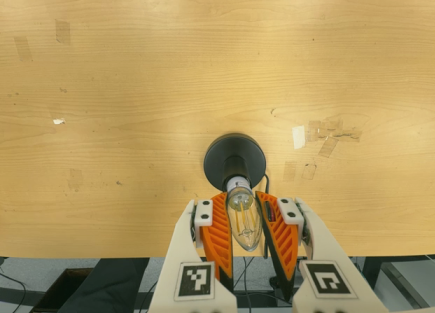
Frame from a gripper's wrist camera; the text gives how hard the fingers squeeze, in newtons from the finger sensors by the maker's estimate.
{"total": 16.4, "left": 16.8, "right": 16.0}